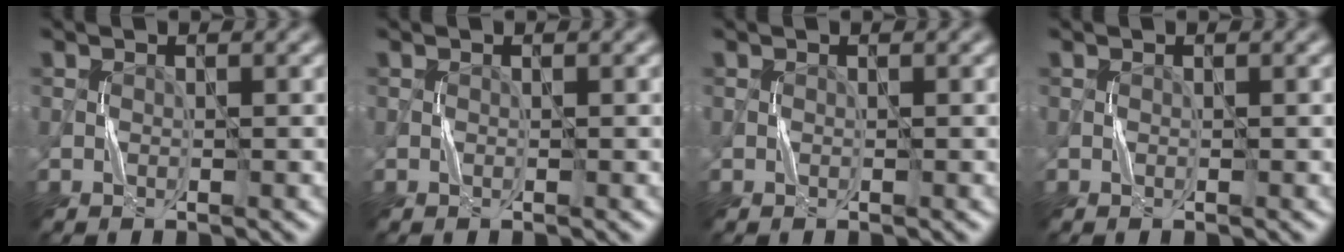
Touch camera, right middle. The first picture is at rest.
{"total": 0.0}
{"total": 0.0}
{"total": 0.0}